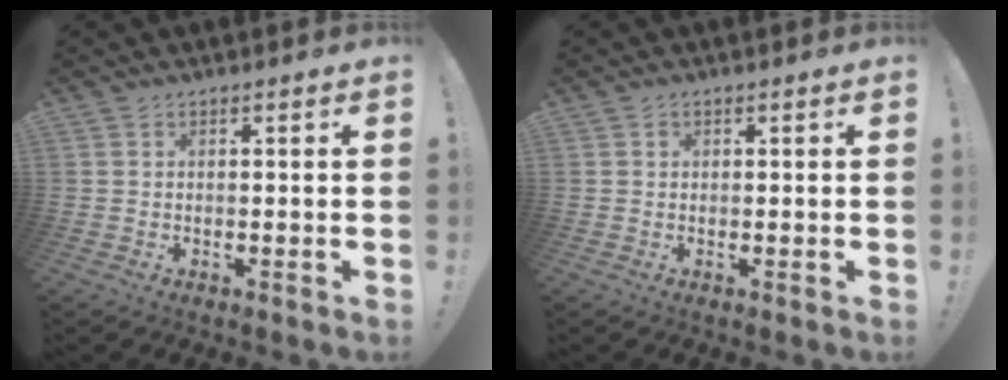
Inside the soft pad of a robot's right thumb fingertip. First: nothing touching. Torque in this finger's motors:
{"motor_torque": [0.11, -0.02, 0.13, -0.04, -0.05]}